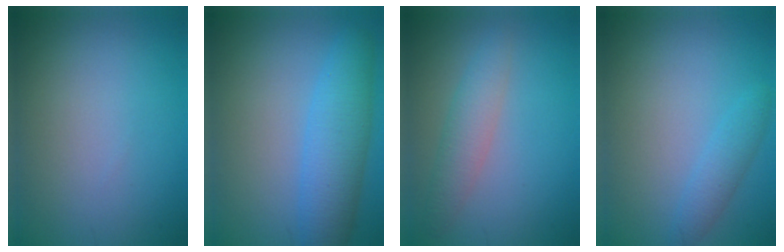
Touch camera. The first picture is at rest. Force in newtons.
{"total": 5.6, "press": 5.6, "slide": 0.2}
{"total": 2.8, "press": 2.8, "slide": 0.1}
{"total": 1.9, "press": 1.9, "slide": 0.1}